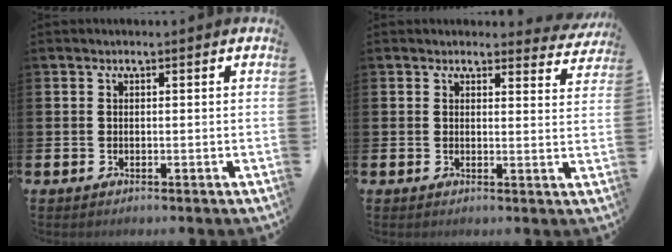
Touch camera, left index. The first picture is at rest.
{"total": 2.4, "force": [2.3, 0.6, 0.2], "torque": [0.007, -0.014, 0.038]}